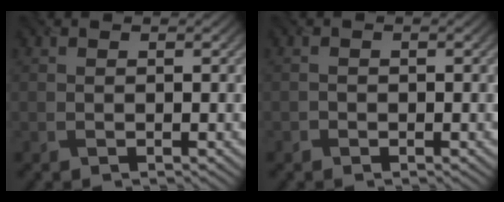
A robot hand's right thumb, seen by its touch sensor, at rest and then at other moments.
{"total": 0.6, "force": [-0.4, 0.4, 0.0], "torque": [0.001, -0.002, -0.009]}